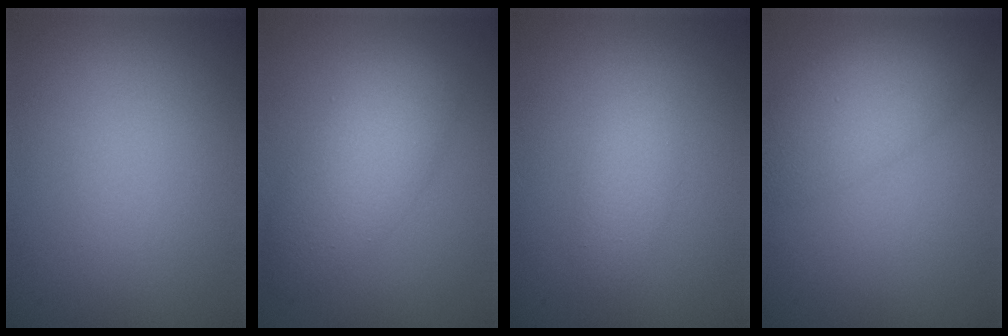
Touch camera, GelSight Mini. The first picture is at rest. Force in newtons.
{"total": 4.9, "press": 4.9, "slide": 0.0}
{"total": 2.1, "press": 2.1, "slide": 0.1}
{"total": 4.5, "press": 4.5, "slide": 0.2}